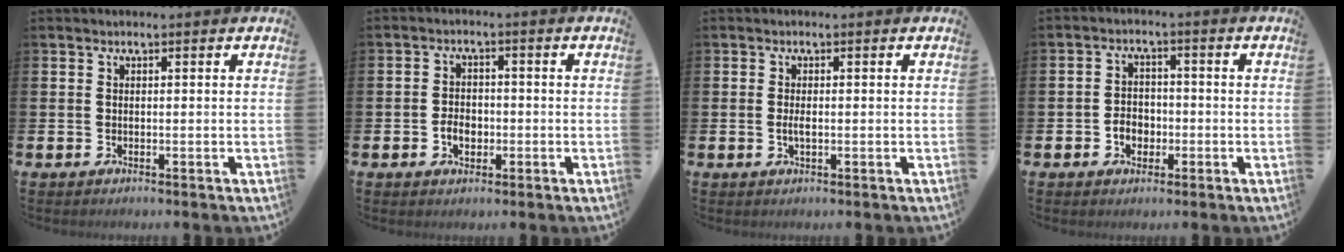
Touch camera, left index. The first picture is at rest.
{"total": 2.9, "force": [-0.9, 2.1, 1.8], "torque": [-0.025, -0.002, -0.021]}
{"total": 1.4, "force": [-0.1, 0.5, 1.3], "torque": [-0.023, 0.000, -0.004]}
{"total": 3.1, "force": [-1.1, 2.5, 1.4], "torque": [-0.013, -0.004, -0.028]}